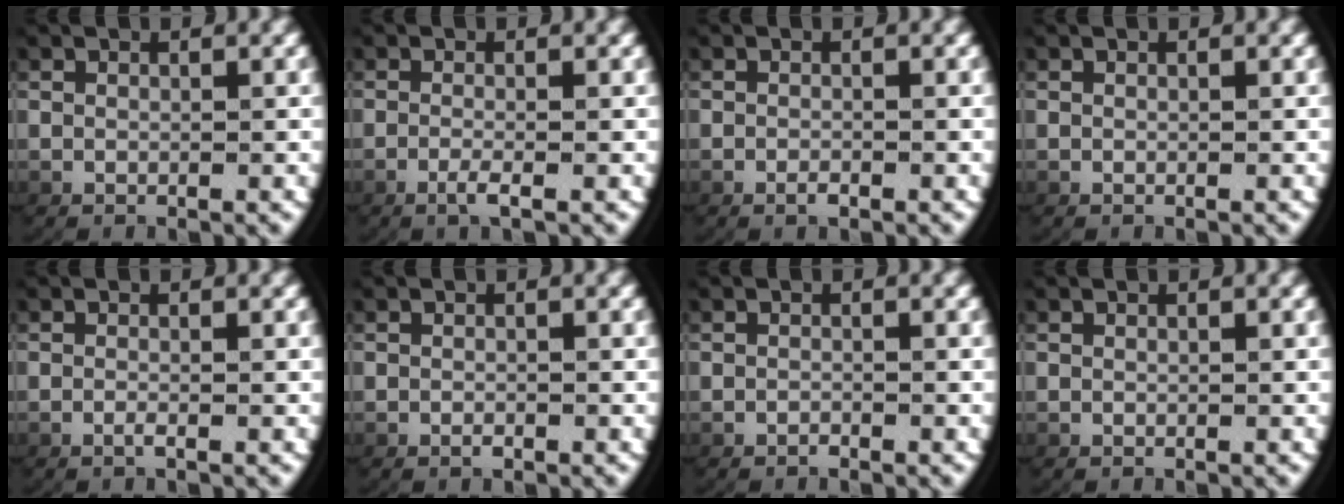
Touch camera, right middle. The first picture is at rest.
{"total": 1.7, "force": [-1.0, 0.4, 1.3], "torque": [-0.041, -0.006, -0.016]}
{"total": 0.9, "force": [-0.7, 0.3, 0.5], "torque": [-0.014, -0.001, -0.012]}
{"total": 0.0}
{"total": 1.0, "force": [-0.8, 0.3, 0.5], "torque": [-0.018, -0.001, -0.013]}
{"total": 0.6, "force": [-0.5, 0.1, 0.3], "torque": [-0.011, 0.000, -0.008]}
{"total": 0.6, "force": [-0.6, -0.2, 0.0], "torque": [-0.006, -0.002, -0.009]}
{"total": 0.0}